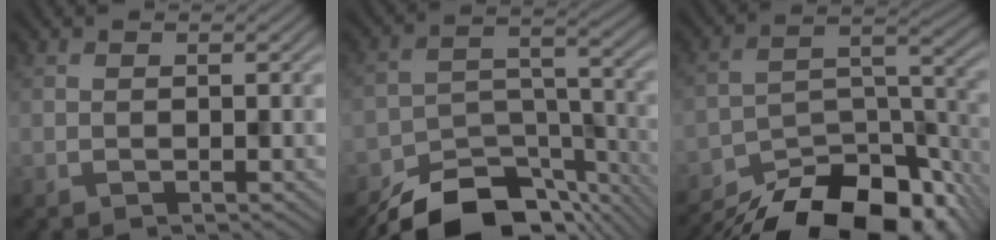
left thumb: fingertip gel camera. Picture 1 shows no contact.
{"total": 12.9, "force": [-10.4, 5.3, 5.4], "torque": [-0.091, -0.014, -0.163]}
{"total": 17.7, "force": [-14.8, 5.8, 7.7], "torque": [-0.142, -0.019, -0.216]}